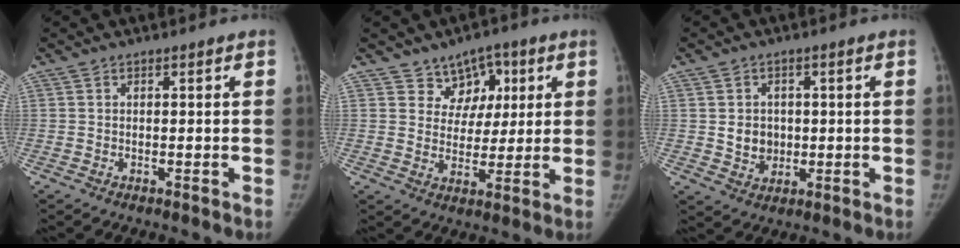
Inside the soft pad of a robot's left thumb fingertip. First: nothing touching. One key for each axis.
{"total": 7.4, "fx": 3.8, "fy": 6.0, "fz": 2.1, "tx": 0.012, "ty": -0.014, "tz": 0.060}
{"total": 5.1, "fx": 0.2, "fy": 4.4, "fz": 2.4, "tx": -0.017, "ty": -0.002, "tz": 0.013}